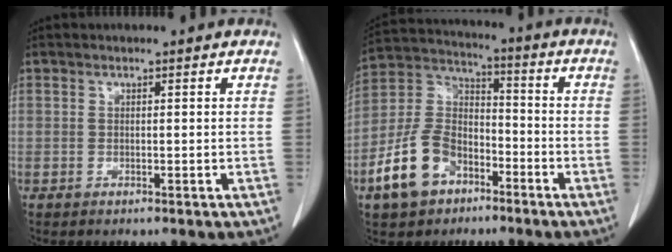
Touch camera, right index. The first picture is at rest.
{"total": 12.1, "force": [-6.4, 7.8, 6.6], "torque": [-0.152, 0.018, -0.118]}